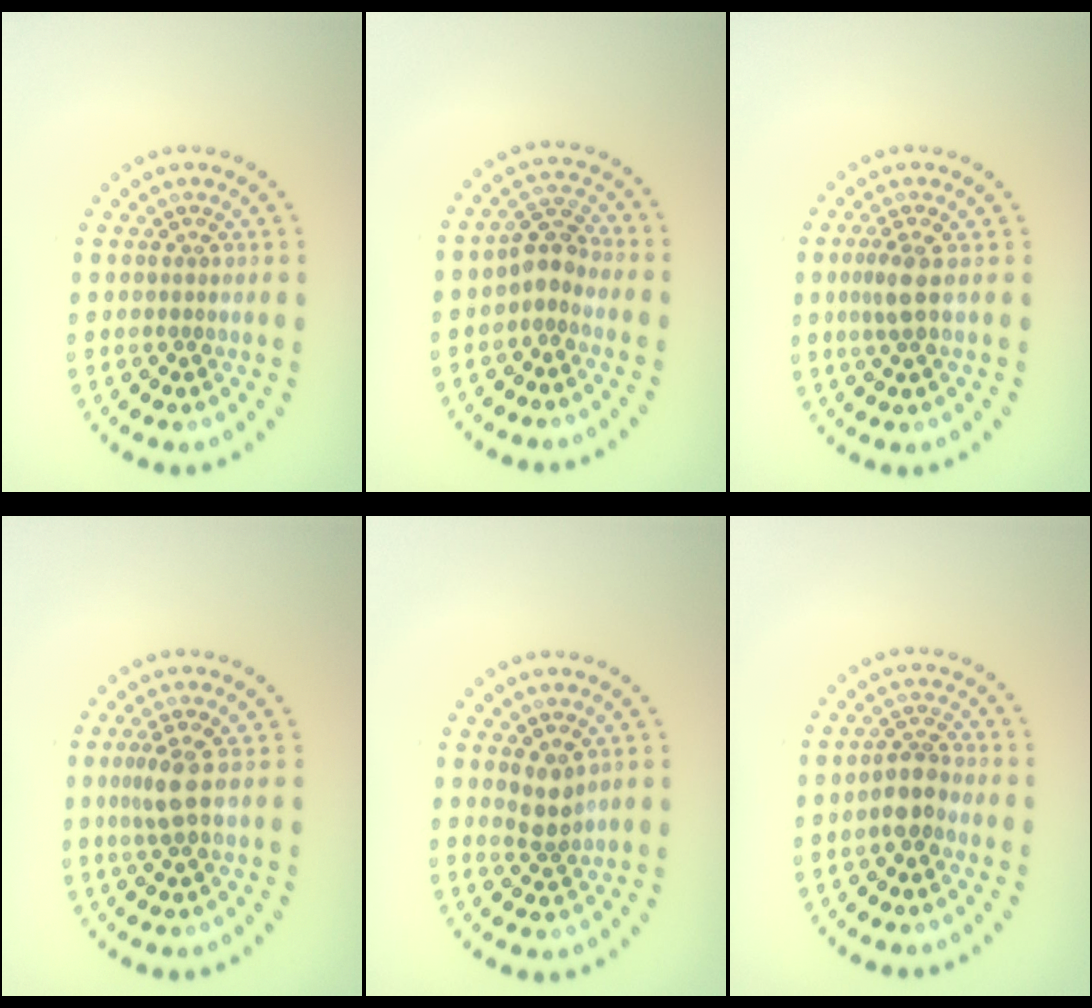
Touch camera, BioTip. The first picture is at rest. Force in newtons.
{"total": 2.3, "press": 2.0, "slide": 1.1}
{"total": 2.0, "press": 1.6, "slide": 1.2}
{"total": 2.0, "press": 1.6, "slide": 1.2}
{"total": 2.1, "press": 1.8, "slide": 1.1}
{"total": 2.3, "press": 2.1, "slide": 1.1}